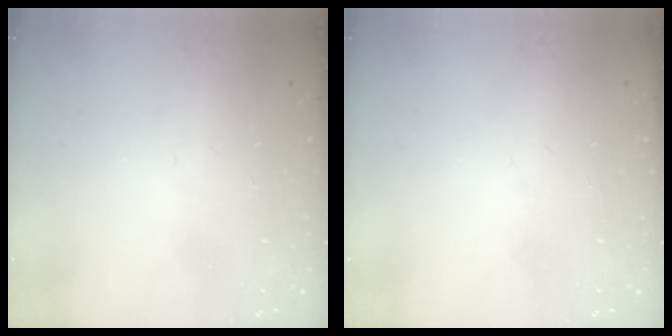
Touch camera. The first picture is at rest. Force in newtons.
{"total": 0.0}